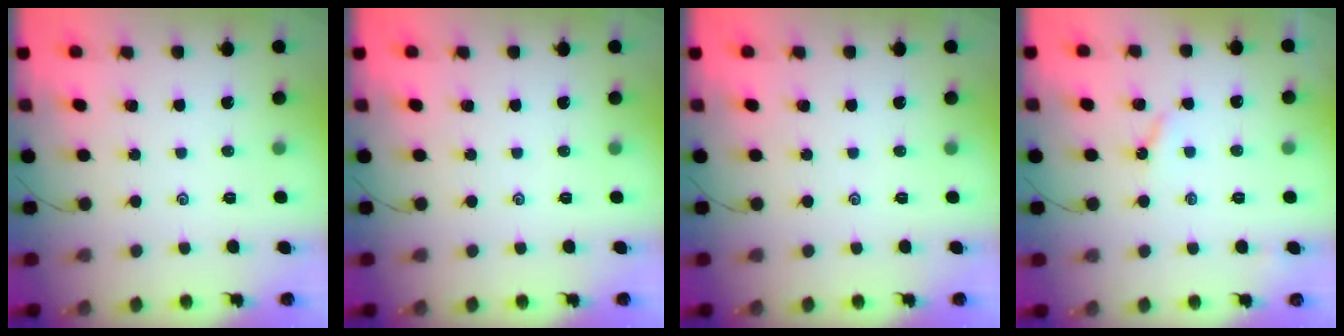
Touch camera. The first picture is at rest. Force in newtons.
{"total": 0.0}
{"total": 0.0}
{"total": 2.6, "press": 2.6, "slide": 0.3}